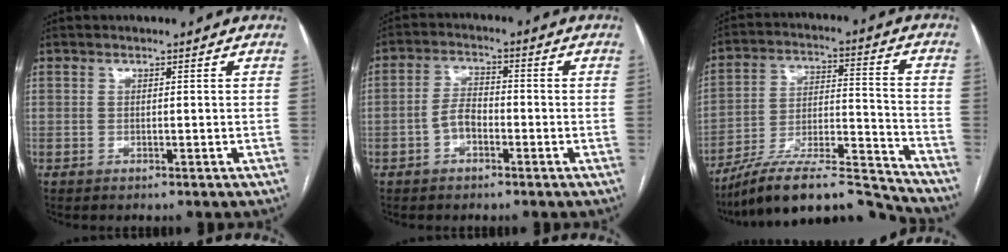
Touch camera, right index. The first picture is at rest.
{"total": 4.0, "force": [-1.7, 2.2, 2.9], "torque": [-0.057, 0.013, -0.033]}
{"total": 19.7, "force": [-18.2, 1.2, 7.6], "torque": [-0.130, 0.030, -0.311]}